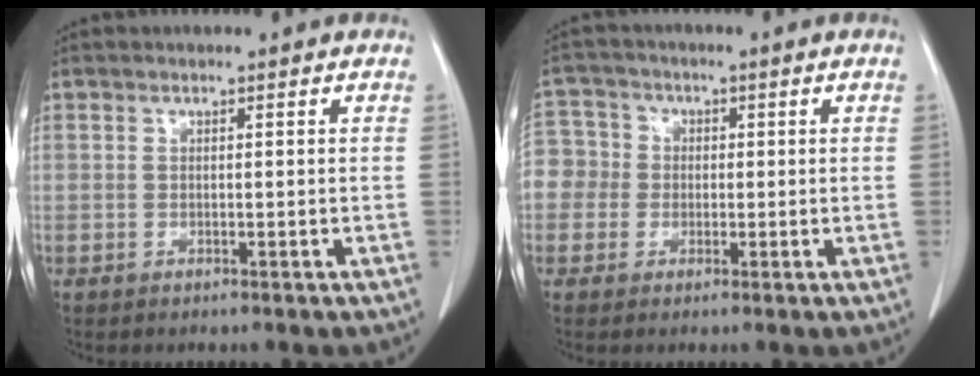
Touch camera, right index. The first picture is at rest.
{"total": 6.9, "force": [-0.6, 6.8, 0.9], "torque": [-0.023, 0.033, -0.013]}